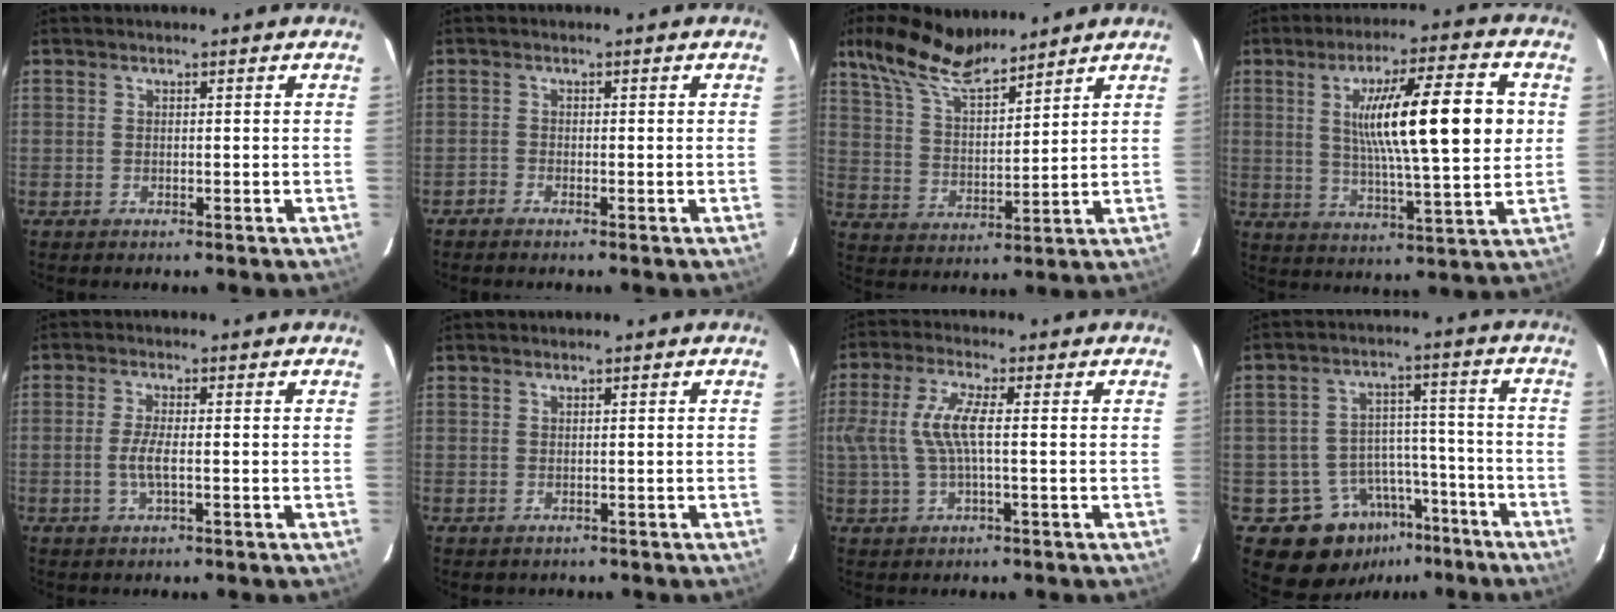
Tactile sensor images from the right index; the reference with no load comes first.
{"total": 0.9, "force": [-0.9, 0.2, 0.1], "torque": [-0.010, 0.002, -0.021]}
{"total": 12.7, "force": [10.2, 3.6, 6.5], "torque": [-0.131, 0.023, 0.198]}
{"total": 17.7, "force": [3.3, 2.1, 17.2], "torque": [-0.282, 0.004, 0.056]}
{"total": 3.4, "force": [-0.8, 0.4, 3.3], "torque": [-0.065, -0.005, -0.016]}
{"total": 0.9, "force": [0.2, 0.9, 0.0], "torque": [0.005, 0.004, 0.006]}
{"total": 8.0, "force": [0.3, 1.9, 7.8], "torque": [-0.160, 0.004, 0.012]}
{"total": 12.5, "force": [-7.9, 9.0, 3.6], "torque": [-0.068, 0.044, -0.095]}